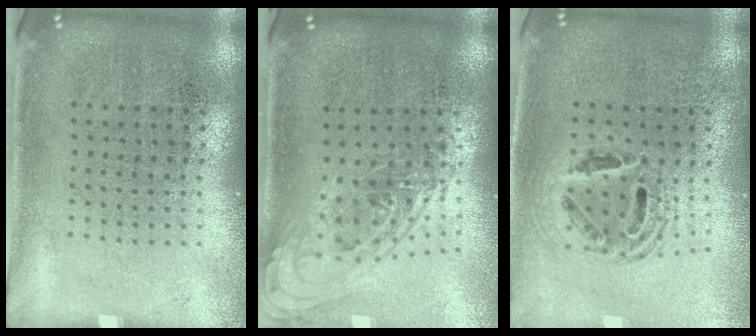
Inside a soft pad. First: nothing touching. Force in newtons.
{"total": 1.1, "press": 1.0, "slide": 0.4}
{"total": 1.6, "press": 1.4, "slide": 0.9}